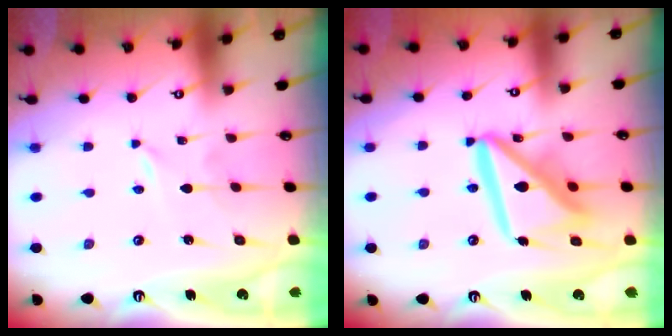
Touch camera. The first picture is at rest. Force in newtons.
{"total": 16.8, "press": 16.7, "slide": 1.9}